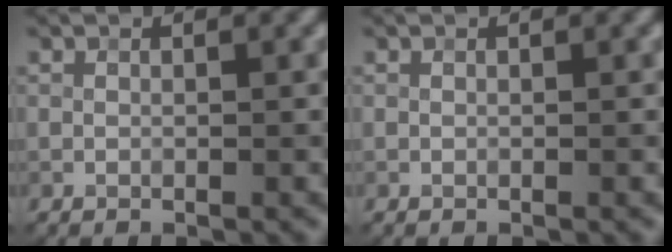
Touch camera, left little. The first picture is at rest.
{"total": 0.0}